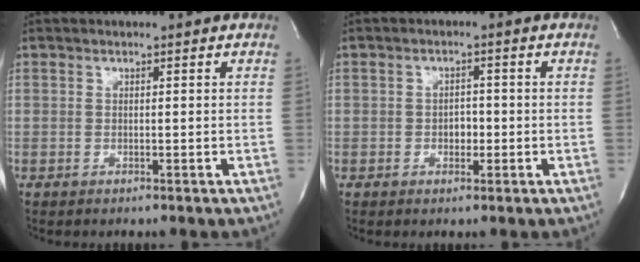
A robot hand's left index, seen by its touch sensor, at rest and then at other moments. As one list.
[{"total": 1.9, "force": [-0.7, 1.3, 1.3], "torque": [-0.021, -0.001, -0.008]}]